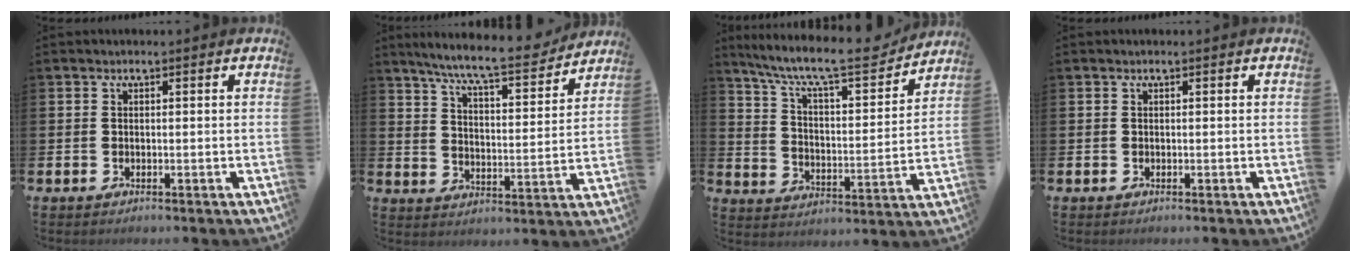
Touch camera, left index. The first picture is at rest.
{"total": 8.7, "force": [7.9, 0.7, 3.4], "torque": [-0.087, -0.049, 0.136]}
{"total": 10.5, "force": [9.1, 2.1, 4.6], "torque": [-0.114, -0.061, 0.150]}
{"total": 0.0}